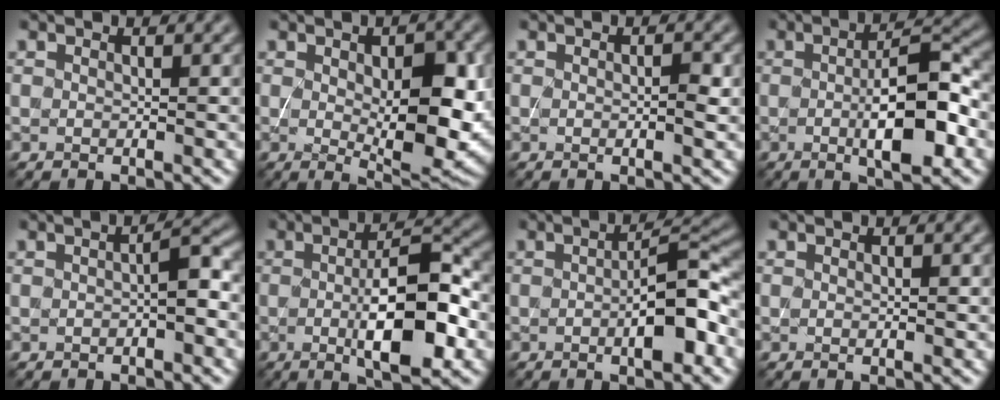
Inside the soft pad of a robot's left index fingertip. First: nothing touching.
{"total": 7.7, "force": [-0.2, 3.1, 7.1], "torque": [-0.108, -0.010, 0.007]}
{"total": 1.1, "force": [0.0, 0.2, 1.1], "torque": [-0.017, -0.001, 0.000]}
{"total": 7.5, "force": [-1.0, 2.1, 7.1], "torque": [-0.112, 0.001, -0.014]}
{"total": 2.1, "force": [-0.3, 0.3, 2.0], "torque": [-0.034, 0.010, -0.004]}
{"total": 8.5, "force": [-1.0, 2.5, 8.1], "torque": [-0.125, 0.001, -0.015]}
{"total": 5.7, "force": [-1.1, 1.5, 5.4], "torque": [-0.083, 0.009, -0.018]}
{"total": 0.0}